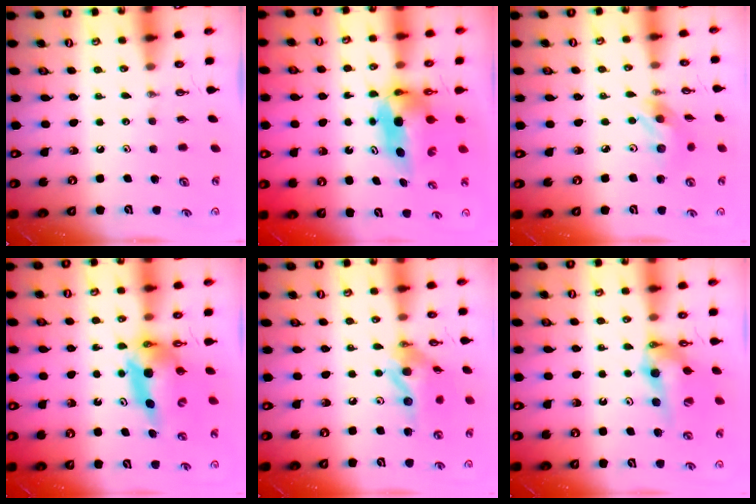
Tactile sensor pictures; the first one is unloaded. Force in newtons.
{"total": 6.1, "press": 6.1, "slide": 0.4}
{"total": 9.8, "press": 9.8, "slide": 0.8}
{"total": 11.2, "press": 11.1, "slide": 1.1}
{"total": 14.3, "press": 14.2, "slide": 1.8}
{"total": 11.7, "press": 11.7, "slide": 1.2}